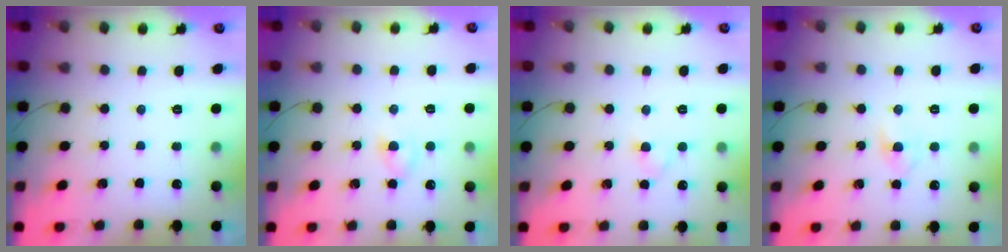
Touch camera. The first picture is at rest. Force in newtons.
{"total": 2.4, "press": 2.2, "slide": 1.0}
{"total": 2.4, "press": 2.2, "slide": 1.0}
{"total": 3.7, "press": 3.6, "slide": 1.0}